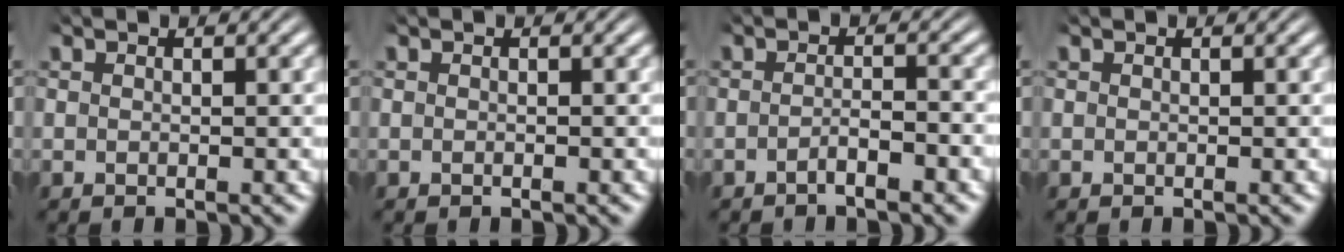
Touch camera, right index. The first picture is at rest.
{"total": 0.0}
{"total": 1.9, "force": [-1.6, 0.0, 1.0], "torque": [-0.012, -0.002, -0.032]}
{"total": 0.0}